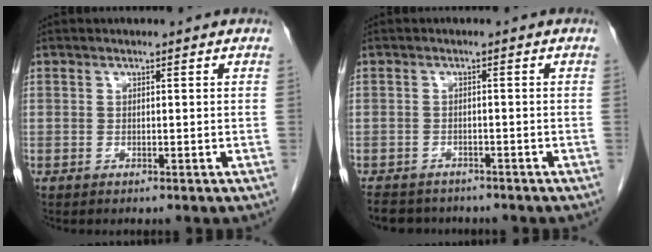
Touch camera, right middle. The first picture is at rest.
{"total": 7.1, "force": [-6.2, 3.0, 1.7], "torque": [-0.032, -0.003, -0.087]}